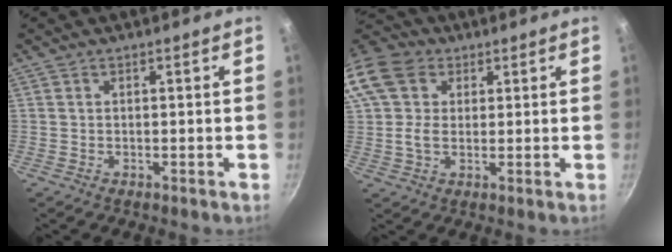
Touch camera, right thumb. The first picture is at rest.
{"total": 16.3, "force": [5.0, 12.5, 9.2], "torque": [-0.201, 0.025, 0.080]}